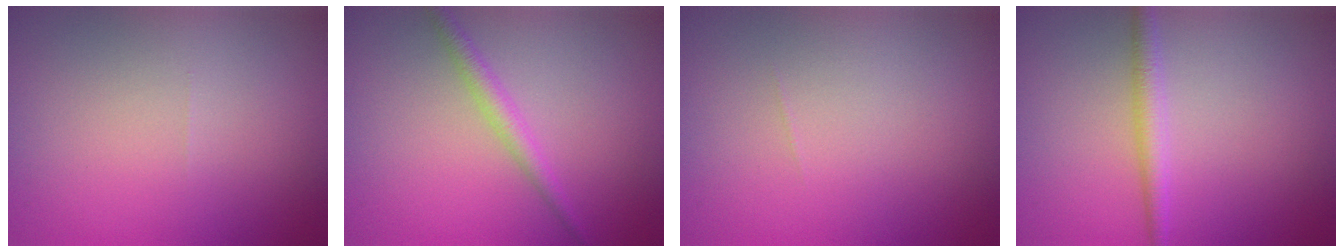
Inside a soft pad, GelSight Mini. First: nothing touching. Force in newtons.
{"total": 1.8, "press": 1.8, "slide": 0.0}
{"total": 0.0}
{"total": 2.0, "press": 2.0, "slide": 0.0}